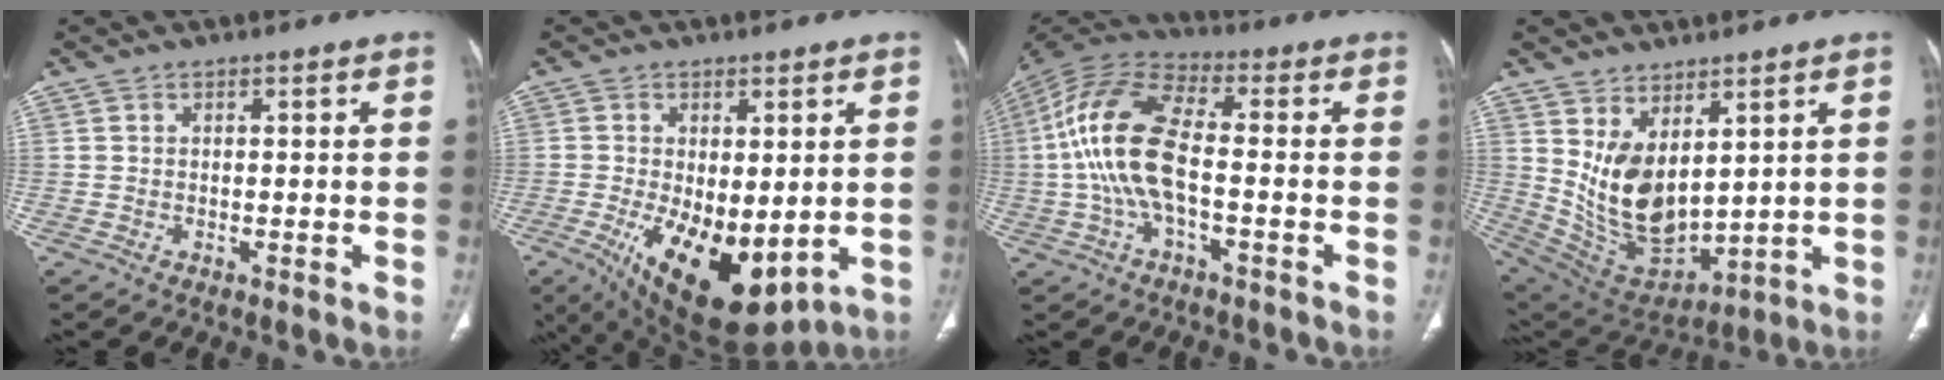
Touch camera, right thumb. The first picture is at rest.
{"total": 16.1, "force": [-3.5, 7.9, 13.6], "torque": [-0.222, -0.025, -0.028]}
{"total": 15.2, "force": [-1.4, 6.5, 13.7], "torque": [-0.298, 0.036, -0.032]}
{"total": 13.1, "force": [4.1, 7.2, 10.2], "torque": [-0.167, -0.034, 0.110]}